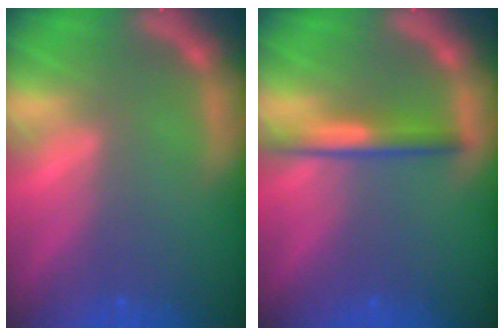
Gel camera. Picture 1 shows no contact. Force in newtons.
{"total": 3.0}